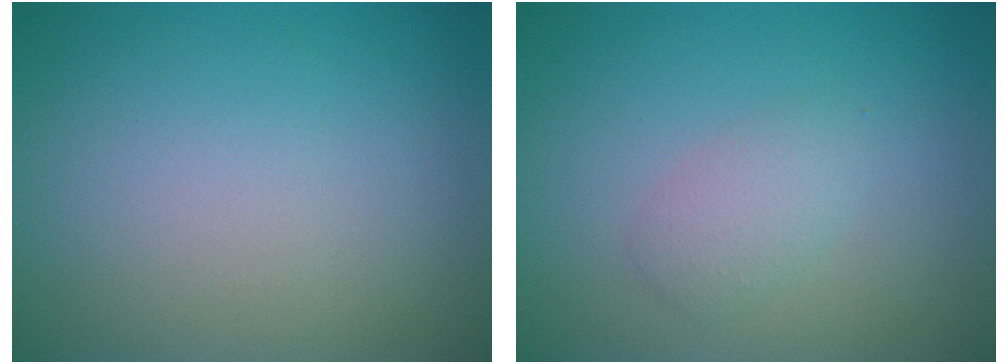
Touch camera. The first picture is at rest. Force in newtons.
{"total": 1.7, "press": 1.7, "slide": 0.1}